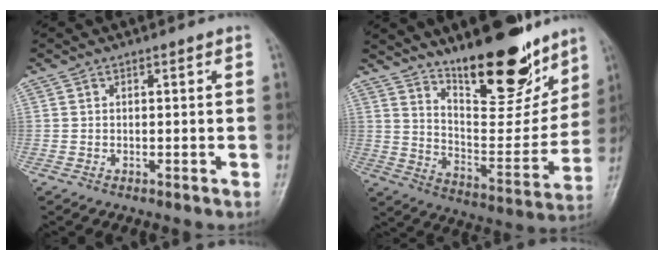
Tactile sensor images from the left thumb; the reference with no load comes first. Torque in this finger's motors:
{"motor_torque": [1.53, 1.48, 1.43, -1.34, 0.22]}